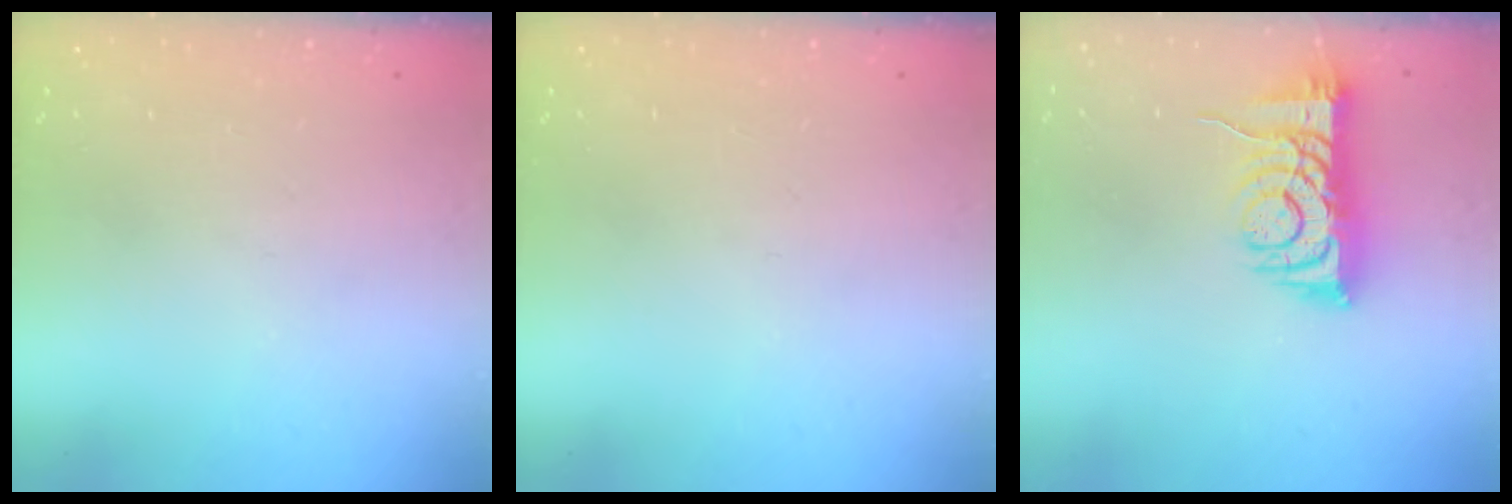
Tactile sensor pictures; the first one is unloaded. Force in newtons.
{"total": 0.0}
{"total": 7.6, "press": 7.5, "slide": 1.2}